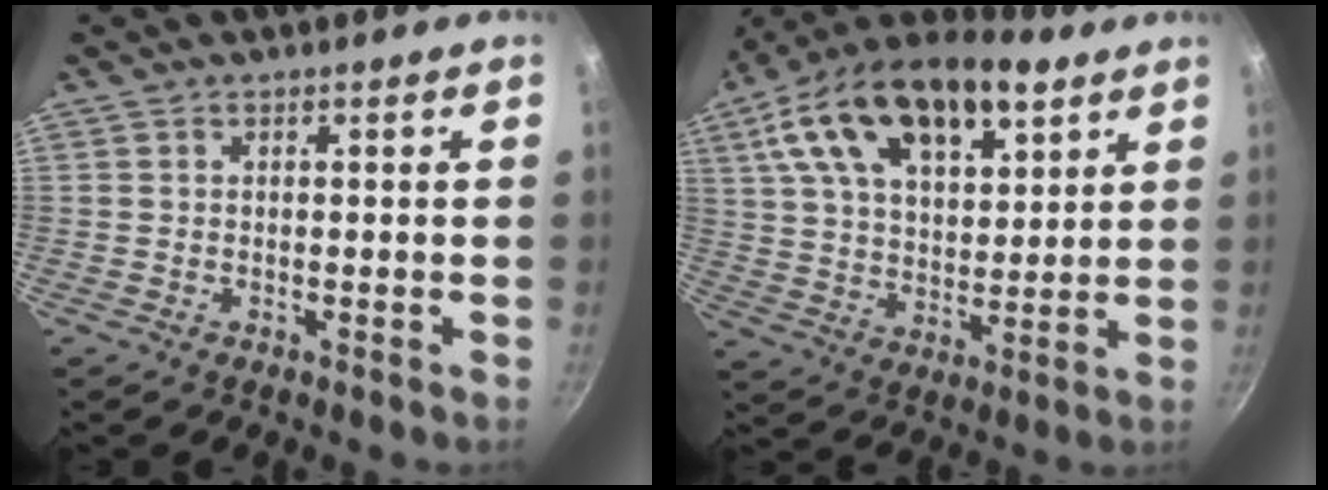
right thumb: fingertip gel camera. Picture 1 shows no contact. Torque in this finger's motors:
{"motor_torque": [0.00, 5.01, 1.41, 0.22, 0.55]}